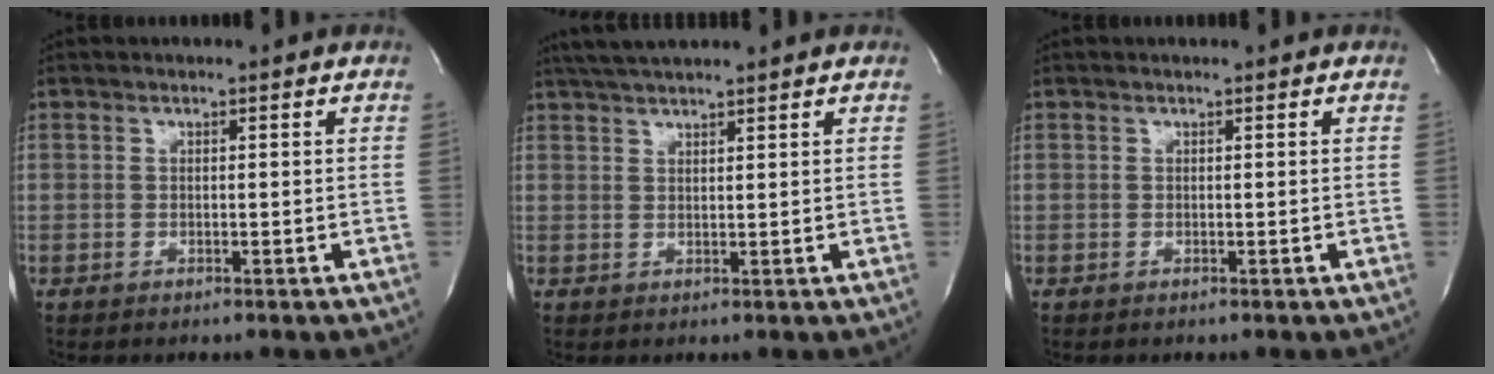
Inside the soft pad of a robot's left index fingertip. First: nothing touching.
{"total": 5.8, "force": [5.1, 0.1, 2.8], "torque": [-0.050, 0.023, 0.087]}
{"total": 0.0}